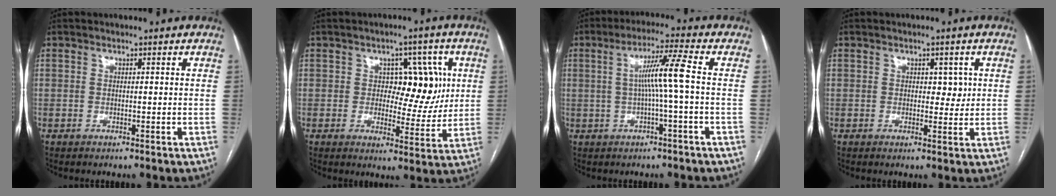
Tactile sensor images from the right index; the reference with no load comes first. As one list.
[{"total": 9.0, "force": [1.7, 5.4, 7.0], "torque": [-0.079, 0.016, 0.032]}, {"total": 6.9, "force": [0.0, -1.2, 6.8], "torque": [-0.123, 0.013, 0.003]}, {"total": 2.7, "force": [0.6, 1.6, 2.0], "torque": [-0.020, 0.000, 0.008]}]